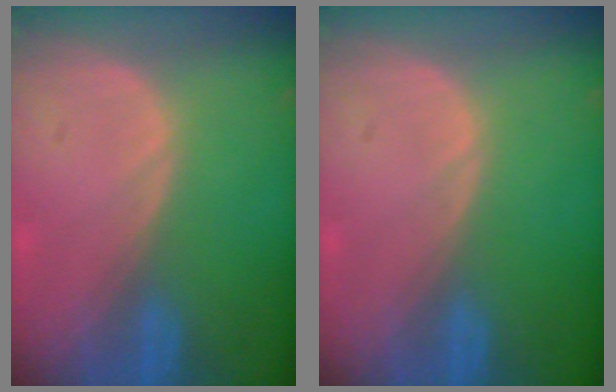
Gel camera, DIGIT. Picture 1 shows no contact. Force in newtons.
{"total": 0.0}